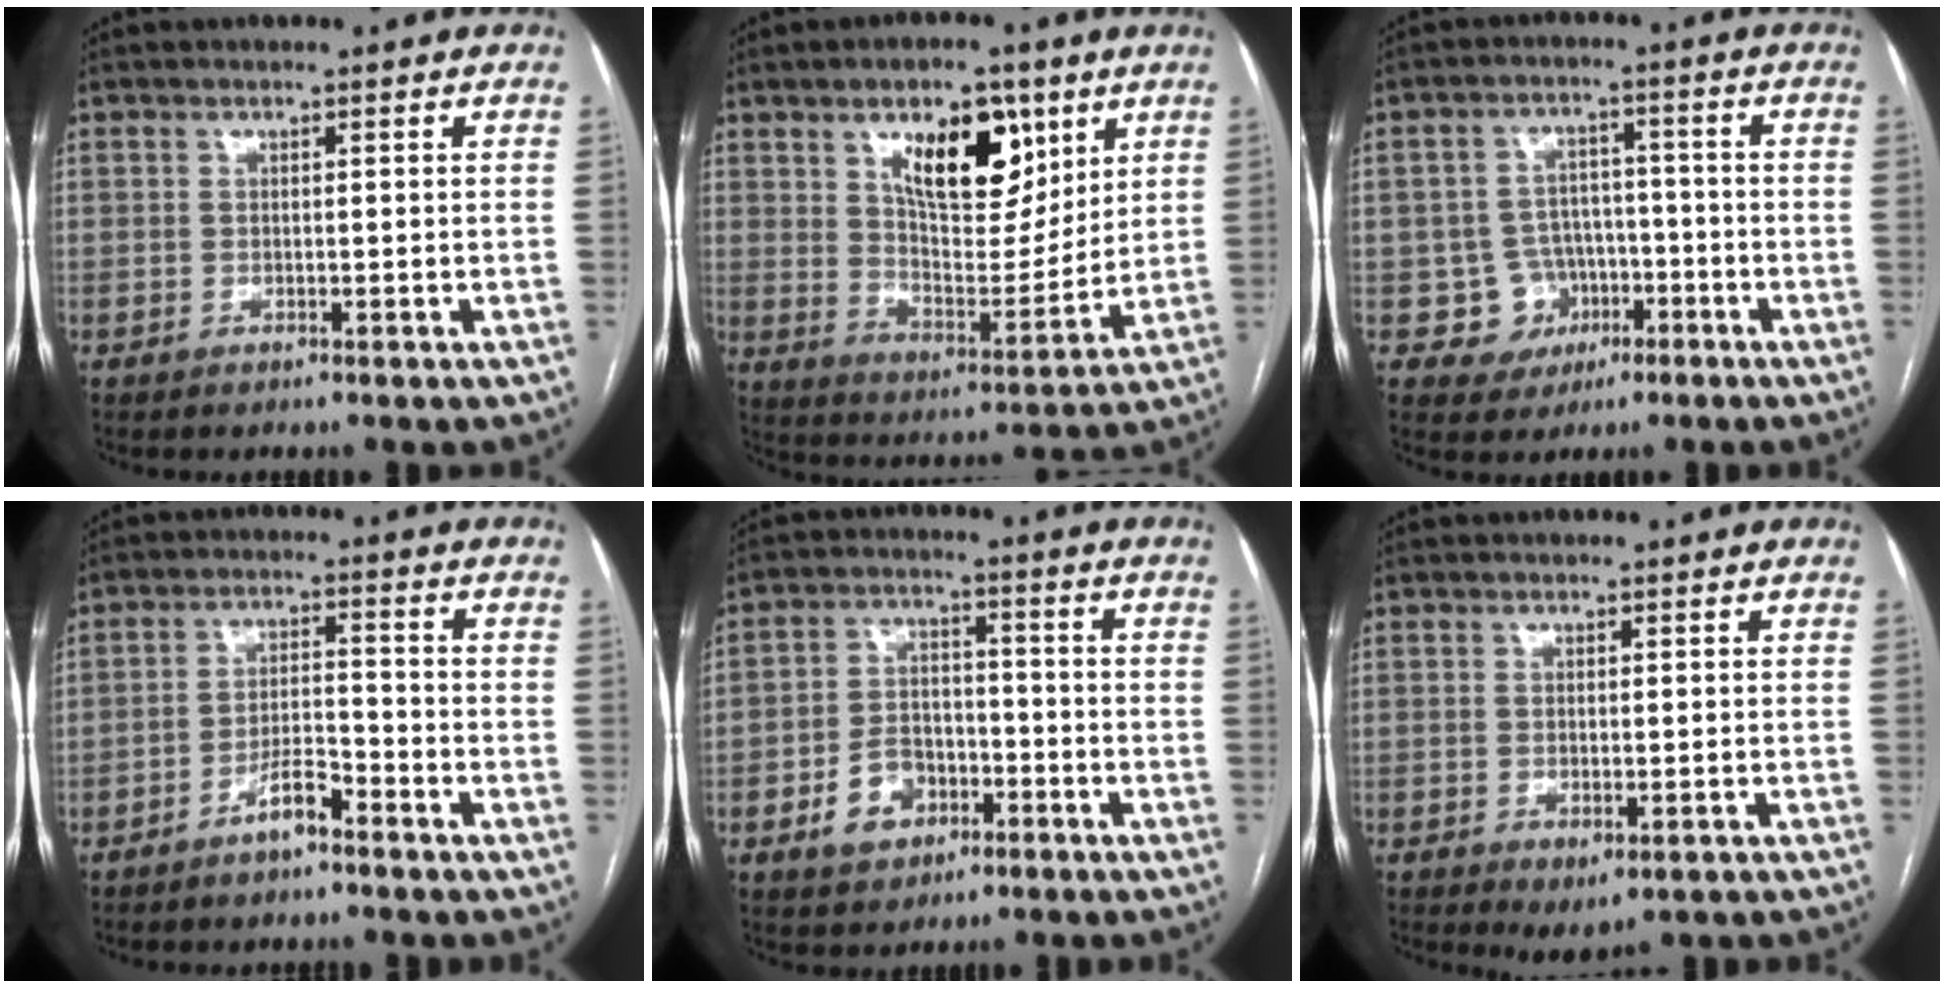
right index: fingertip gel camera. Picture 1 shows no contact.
{"total": 13.9, "force": [7.0, 5.9, 10.4], "torque": [-0.161, 0.003, 0.125]}
{"total": 6.9, "force": [-2.1, 6.6, 0.6], "torque": [0.002, 0.016, -0.026]}
{"total": 4.5, "force": [-3.2, 1.1, 2.9], "torque": [-0.054, 0.008, -0.060]}
{"total": 7.4, "force": [-3.3, 5.3, 3.8], "torque": [-0.078, 0.018, -0.050]}
{"total": 3.1, "force": [-1.5, 1.4, 2.4], "torque": [-0.031, -0.005, -0.011]}